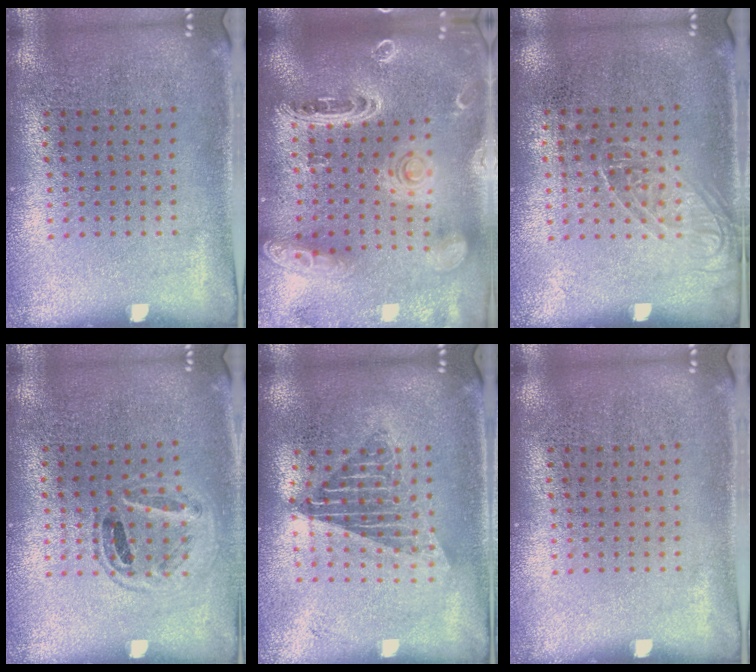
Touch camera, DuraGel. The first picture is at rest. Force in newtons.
{"total": 2.7, "press": 2.3, "slide": 1.3}
{"total": 1.1, "press": 1.0, "slide": 0.6}
{"total": 0.9, "press": 0.8, "slide": 0.3}
{"total": 1.6, "press": 1.4, "slide": 0.9}
{"total": 0.0}